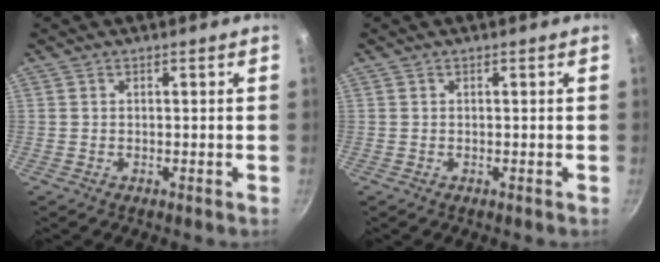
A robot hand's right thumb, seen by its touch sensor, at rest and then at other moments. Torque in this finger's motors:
{"motor_torque": [0.00, 0.00, 0.00, 0.00, 0.00]}